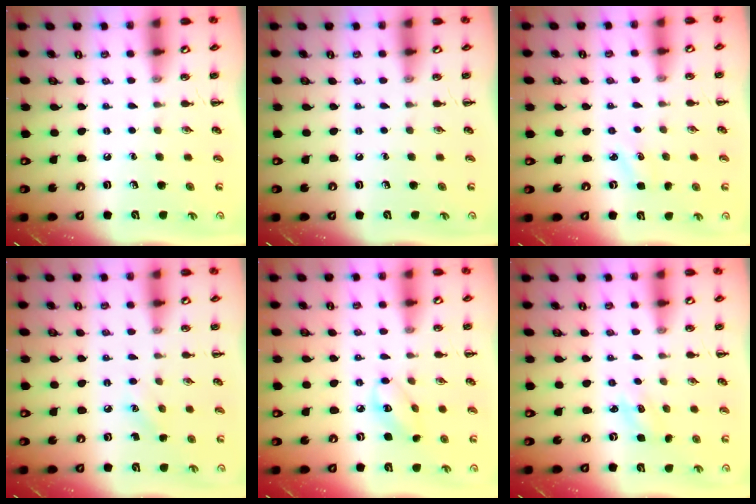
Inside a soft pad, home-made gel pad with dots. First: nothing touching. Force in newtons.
{"total": 0.0}
{"total": 2.7, "press": 2.6, "slide": 0.8}
{"total": 6.2, "press": 5.9, "slide": 1.7}
{"total": 5.1, "press": 5.1, "slide": 0.6}
{"total": 1.6, "press": 1.5, "slide": 0.5}